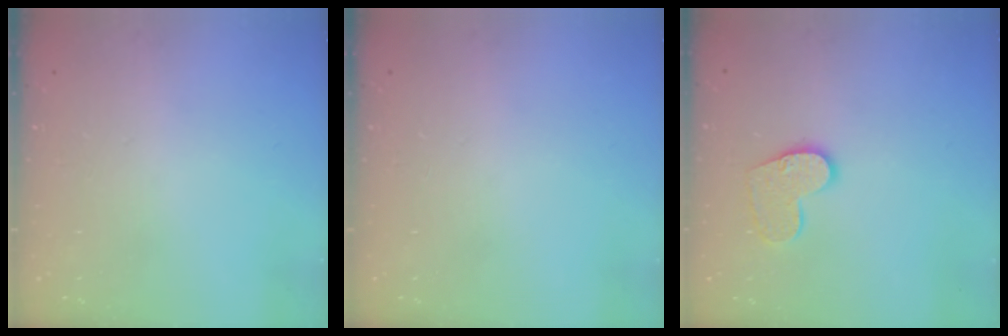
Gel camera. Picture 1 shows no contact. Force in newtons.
{"total": 0.0}
{"total": 10.4, "press": 10.4, "slide": 0.7}